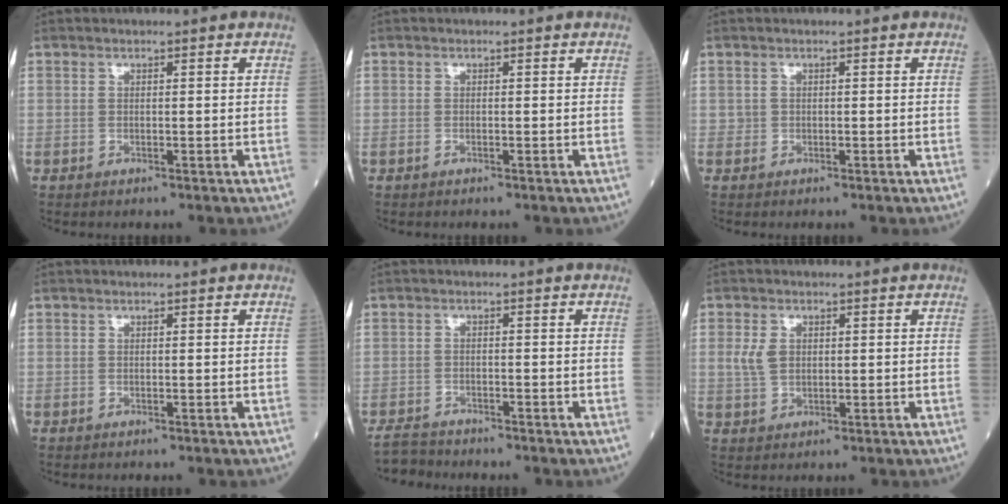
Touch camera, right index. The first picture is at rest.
{"total": 0.0}
{"total": 0.5, "force": [-0.1, 0.5, 0.0], "torque": [0.003, 0.005, -0.002]}
{"total": 0.0}
{"total": 3.2, "force": [-3.1, 0.6, -0.3], "torque": [0.002, -0.012, -0.057]}
{"total": 3.1, "force": [0.6, 2.2, 2.1], "torque": [-0.052, 0.006, 0.015]}